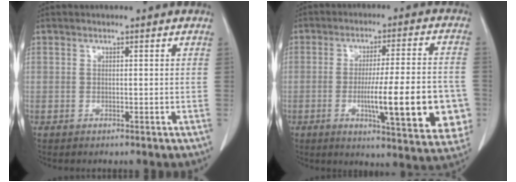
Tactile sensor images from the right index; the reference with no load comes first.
{"total": 17.3, "force": [-4.1, 2.6, 16.6], "torque": [-0.182, 0.005, -0.042]}